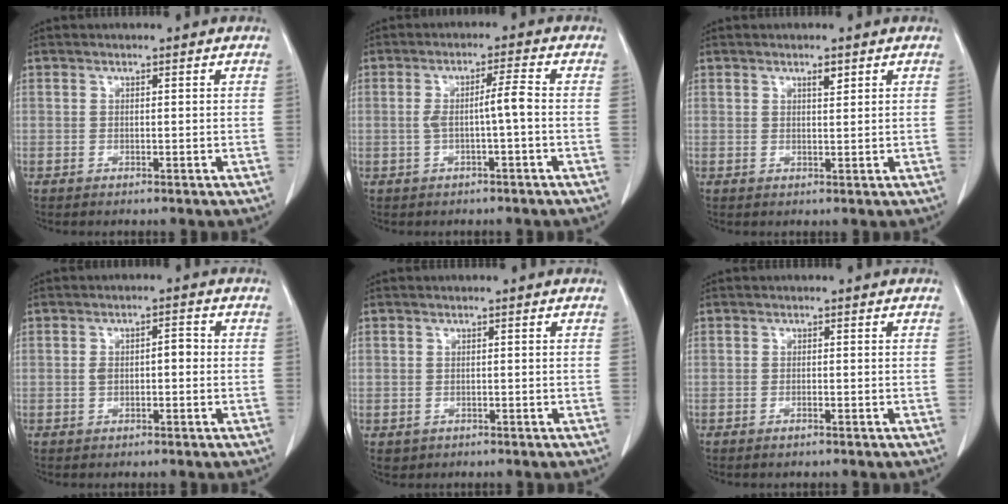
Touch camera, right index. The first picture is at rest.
{"total": 3.9, "force": [-0.6, -0.2, 3.8], "torque": [-0.068, 0.010, -0.008]}
{"total": 1.6, "force": [0.9, 0.8, 1.1], "torque": [-0.013, -0.002, 0.013]}
{"total": 3.3, "force": [-0.2, 1.5, 2.9], "torque": [-0.057, 0.019, -0.001]}
{"total": 0.9, "force": [-0.3, 0.9, 0.0], "torque": [0.000, 0.006, -0.007]}
{"total": 0.8, "force": [-0.6, 0.0, 0.5], "torque": [-0.014, -0.001, -0.011]}